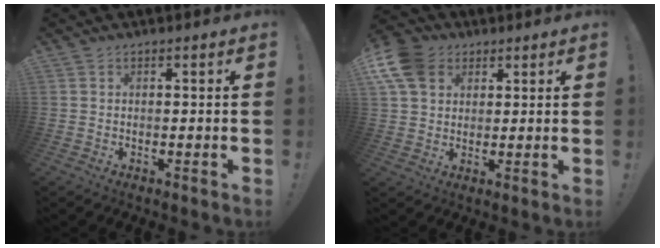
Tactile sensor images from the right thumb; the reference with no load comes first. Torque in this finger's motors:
{"motor_torque": [-0.28, 0.62, 0.20, 0.06, 0.24]}